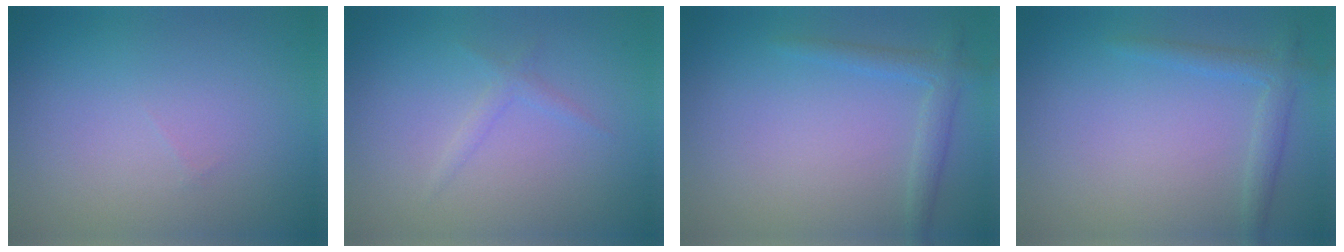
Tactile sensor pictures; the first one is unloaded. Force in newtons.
{"total": 1.0, "press": 1.0, "slide": 0.0}
{"total": 1.2, "press": 1.2, "slide": 0.1}
{"total": 1.2, "press": 1.2, "slide": 0.1}